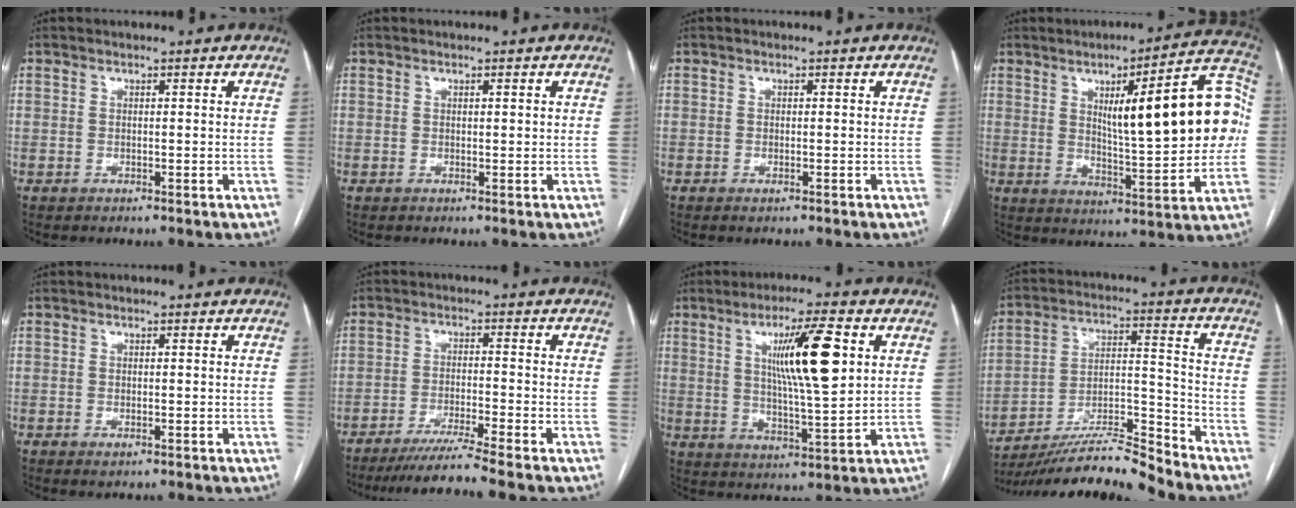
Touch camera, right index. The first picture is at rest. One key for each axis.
{"total": 0.6, "fx": 0.2, "fy": 0.2, "fz": 0.5, "tx": -0.009, "ty": 0.001, "tz": 0.002}
{"total": 0.7, "fx": -0.4, "fy": 0.1, "fz": 0.5, "tx": -0.009, "ty": -0.002, "tz": -0.004}
{"total": 19.9, "fx": 3.2, "fy": 3.4, "fz": 19.4, "tx": -0.257, "ty": 0.029, "tz": 0.046}
{"total": 1.1, "fx": -0.6, "fy": 0.4, "fz": 0.8, "tx": -0.013, "ty": -0.003, "tz": -0.005}
{"total": 7.4, "fx": -6.3, "fy": -2.5, "fz": 3.0, "tx": -0.045, "ty": -0.029, "tz": -0.109}
{"total": 12.1, "fx": 3.7, "fy": 1.0, "fz": 11.5, "tx": -0.192, "ty": 0.001, "tz": 0.063}
{"total": 14.6, "fx": -13.8, "fy": -0.7, "fz": 4.8, "tx": -0.078, "ty": 0.026, "tz": -0.243}